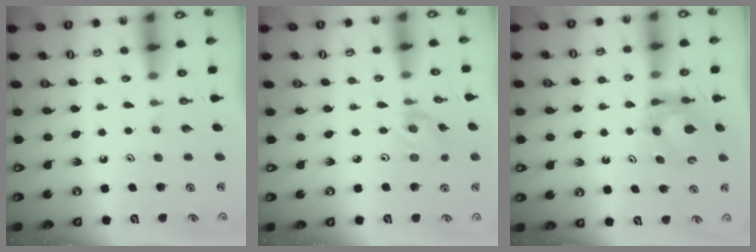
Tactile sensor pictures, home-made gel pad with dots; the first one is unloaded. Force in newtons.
{"total": 1.6, "press": 1.5, "slide": 0.3}
{"total": 6.1, "press": 6.1, "slide": 0.5}